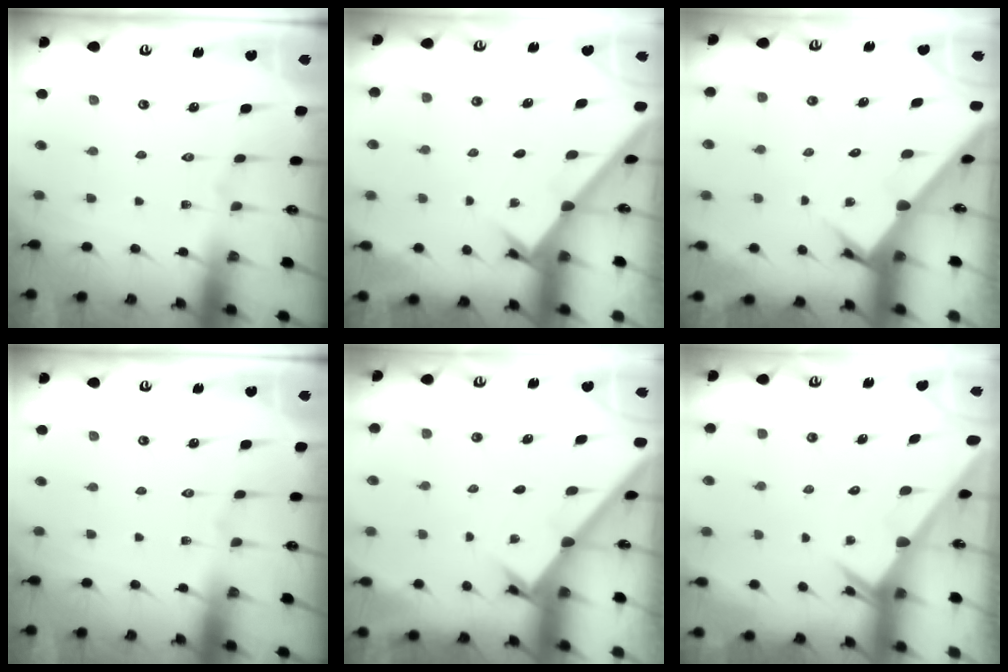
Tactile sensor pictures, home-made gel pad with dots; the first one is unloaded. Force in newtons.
{"total": 1.7, "press": 1.7, "slide": 0.2}
{"total": 2.8, "press": 2.8, "slide": 0.3}
{"total": 0.0}
{"total": 1.6, "press": 1.6, "slide": 0.1}
{"total": 2.5, "press": 2.5, "slide": 0.1}